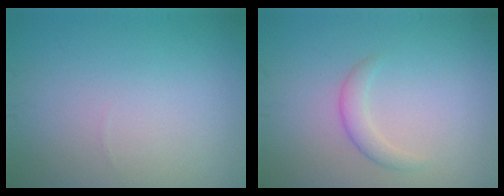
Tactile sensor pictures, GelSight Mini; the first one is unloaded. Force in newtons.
{"total": 1.6, "press": 1.6, "slide": 0.1}